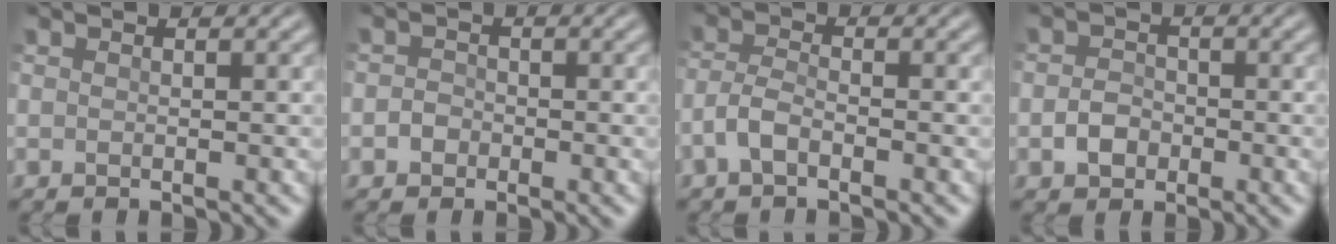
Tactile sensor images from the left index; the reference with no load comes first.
{"total": 1.1, "force": [-0.4, 1.0, 0.2], "torque": [0.002, 0.006, -0.012]}
{"total": 2.0, "force": [-1.2, 0.8, 1.4], "torque": [-0.034, 0.008, -0.033]}
{"total": 1.8, "force": [-0.6, 1.6, 0.7], "torque": [-0.011, 0.006, -0.016]}